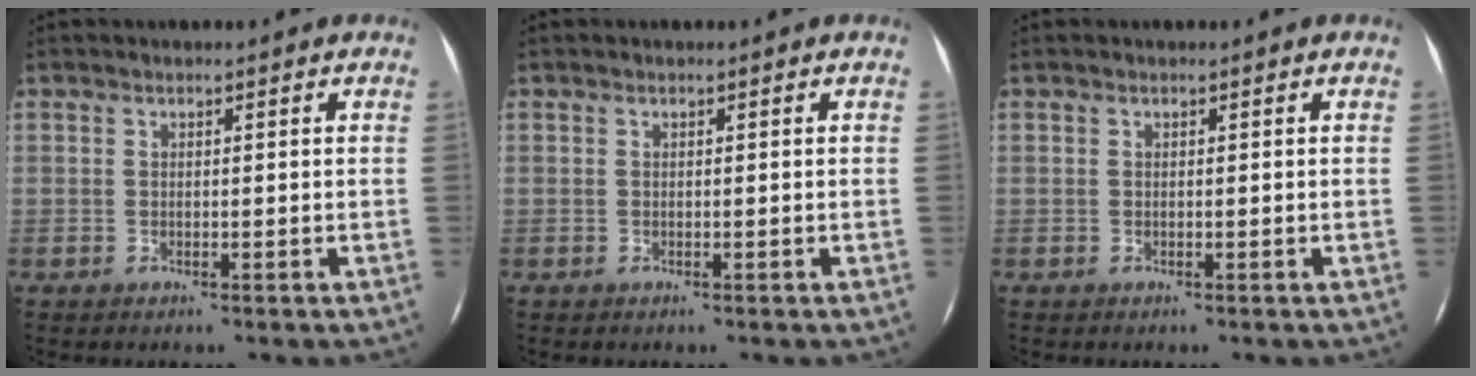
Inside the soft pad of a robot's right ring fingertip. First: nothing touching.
{"total": 0.0}
{"total": 0.0}